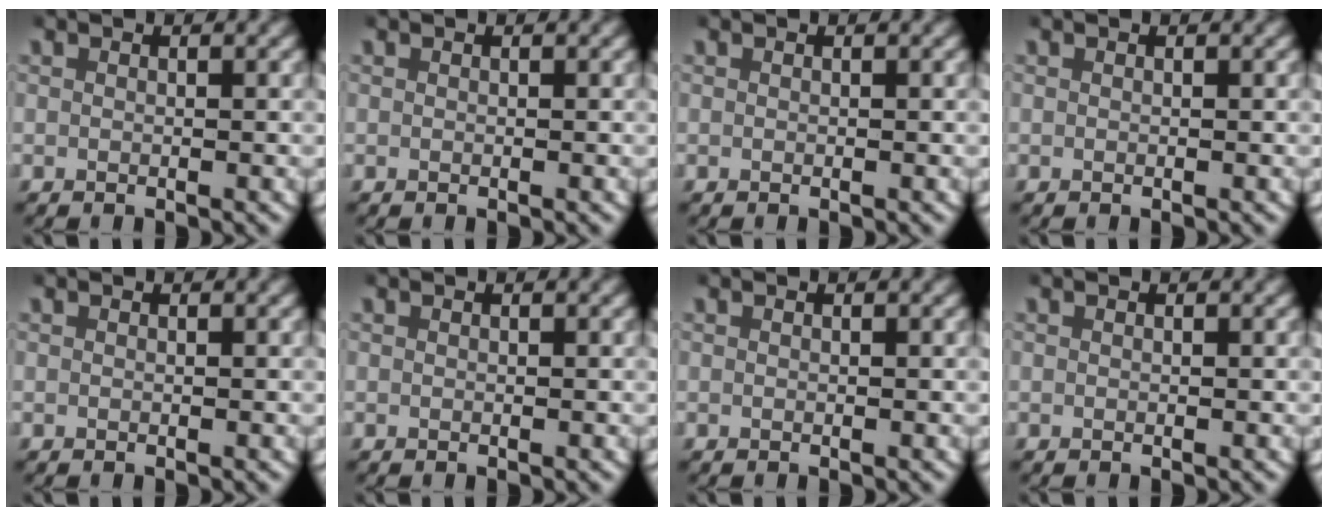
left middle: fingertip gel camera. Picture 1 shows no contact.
{"total": 0.0}
{"total": 0.0}
{"total": 0.0}
{"total": 0.0}
{"total": 0.0}
{"total": 0.0}
{"total": 0.0}